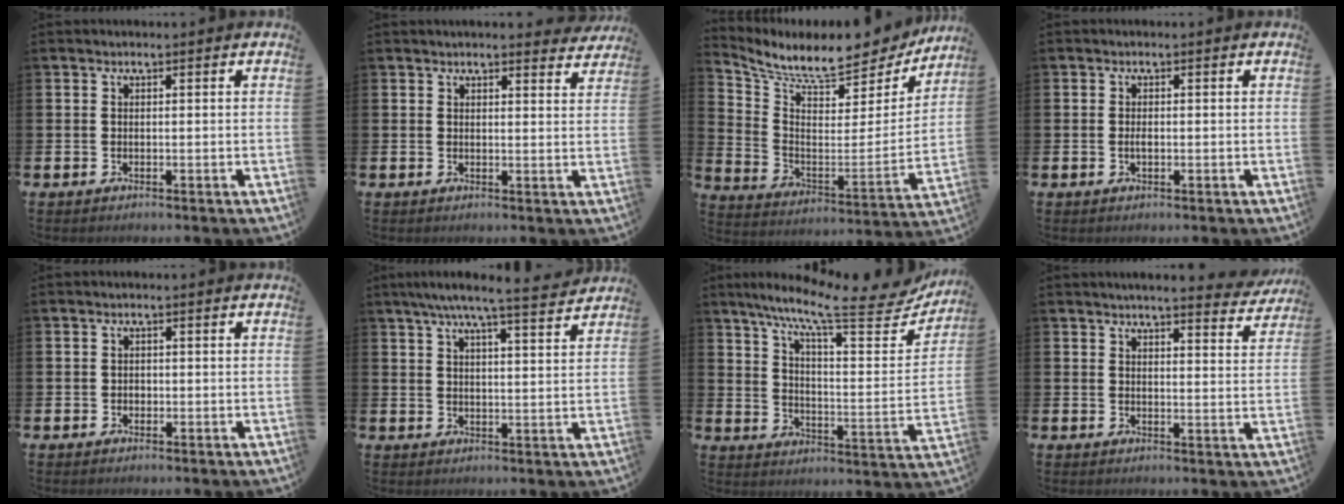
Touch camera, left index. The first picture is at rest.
{"total": 2.6, "force": [2.6, 0.1, 0.2], "torque": [0.000, -0.016, 0.045]}
{"total": 8.0, "force": [7.3, 2.0, 2.6], "torque": [-0.079, -0.062, 0.118]}
{"total": 1.0, "force": [-0.2, 0.4, 0.9], "torque": [-0.017, 0.002, -0.005]}
{"total": 0.8, "force": [-0.1, 0.7, 0.3], "torque": [-0.006, 0.006, -0.004]}
{"total": 6.9, "force": [6.2, 0.0, 2.9], "torque": [-0.064, -0.030, 0.107]}
{"total": 11.8, "force": [9.2, 2.2, 7.0], "torque": [-0.135, -0.063, 0.143]}
{"total": 4.3, "force": [4.2, 0.0, 1.2], "torque": [-0.025, -0.027, 0.070]}